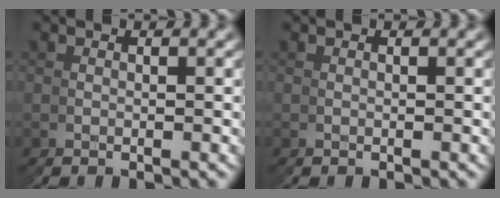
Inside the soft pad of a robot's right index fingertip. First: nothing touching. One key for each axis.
{"total": 0.0}